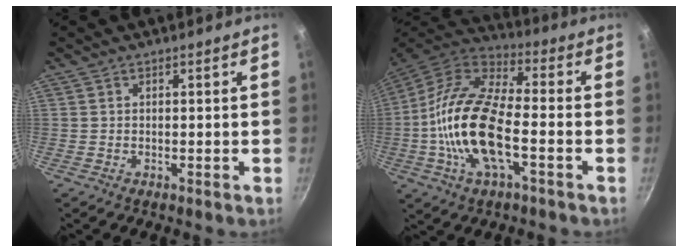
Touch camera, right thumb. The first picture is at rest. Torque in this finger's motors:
{"motor_torque": [-0.01, 1.17, 2.08, -0.66, 0.27]}